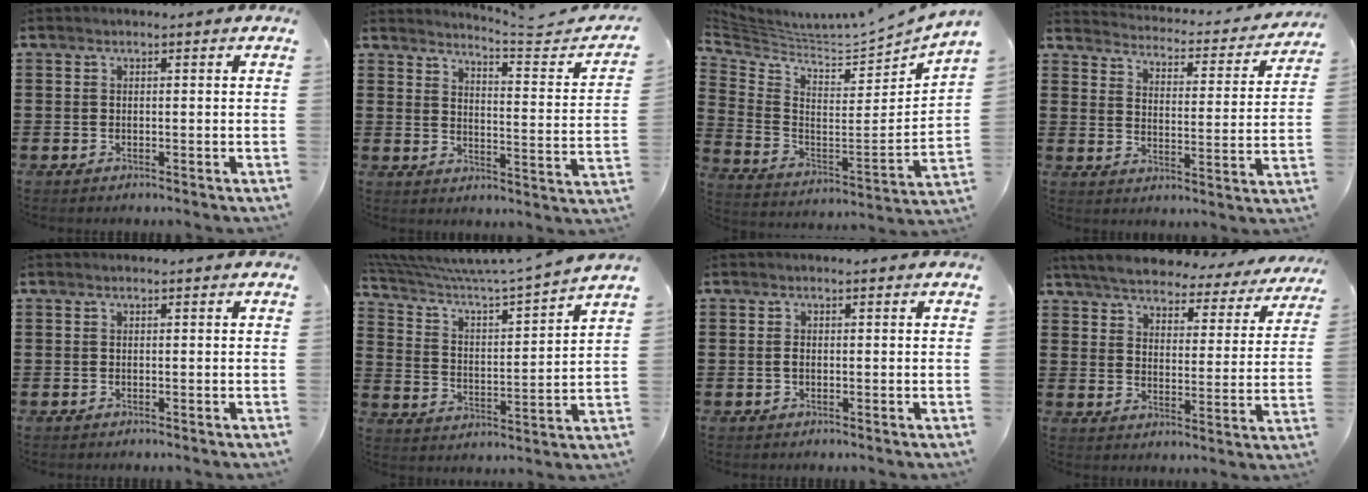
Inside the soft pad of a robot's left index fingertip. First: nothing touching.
{"total": 4.0, "force": [3.8, -0.5, 1.4], "torque": [-0.032, -0.035, 0.054]}
{"total": 3.4, "force": [3.3, -0.5, 0.4], "torque": [-0.035, -0.054, 0.048]}
{"total": 3.0, "force": [3.0, 0.1, 0.5], "torque": [-0.030, -0.029, 0.043]}
{"total": 0.0}
{"total": 5.1, "force": [4.6, -0.2, 2.1], "torque": [-0.065, -0.047, 0.069]}
{"total": 1.0, "force": [0.0, 0.5, 0.8], "torque": [-0.018, 0.001, -0.001]}
{"total": 5.3, "force": [5.1, 0.6, 1.3], "torque": [-0.052, -0.032, 0.086]}